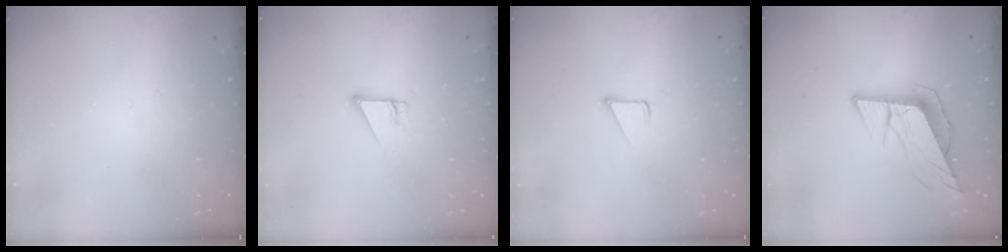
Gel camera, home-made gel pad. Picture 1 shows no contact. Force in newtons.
{"total": 3.1, "press": 3.1, "slide": 0.2}
{"total": 3.6, "press": 3.6, "slide": 0.3}
{"total": 11.2, "press": 10.6, "slide": 3.7}